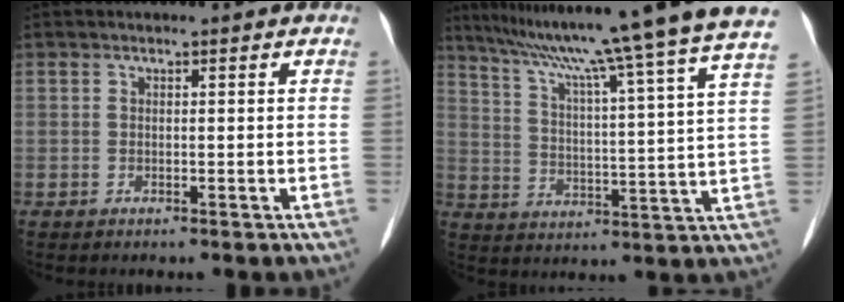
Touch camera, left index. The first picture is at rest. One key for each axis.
{"total": 23.5, "fx": 20.0, "fy": -2.6, "fz": 12.0, "tx": -0.192, "ty": -0.042, "tz": 0.269}